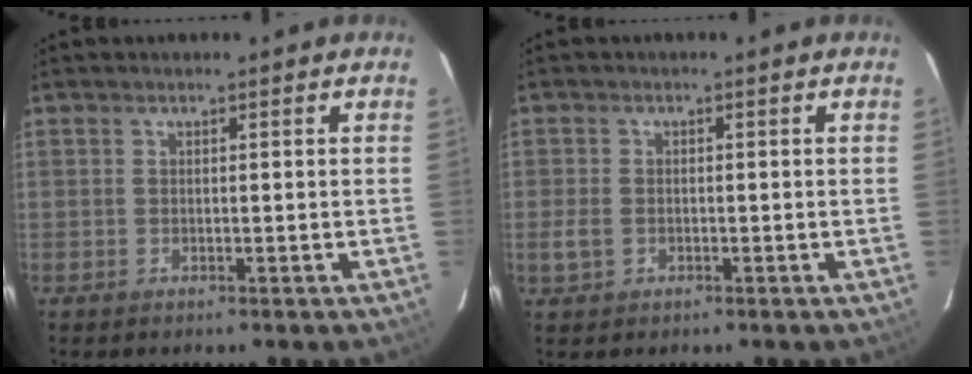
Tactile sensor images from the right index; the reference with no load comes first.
{"total": 2.8, "force": [-0.9, 2.3, 1.4], "torque": [-0.032, 0.000, -0.016]}